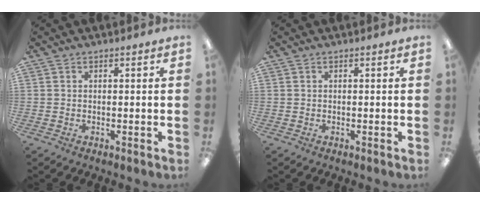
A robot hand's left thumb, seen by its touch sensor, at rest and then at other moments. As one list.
[{"total": 0.0}]